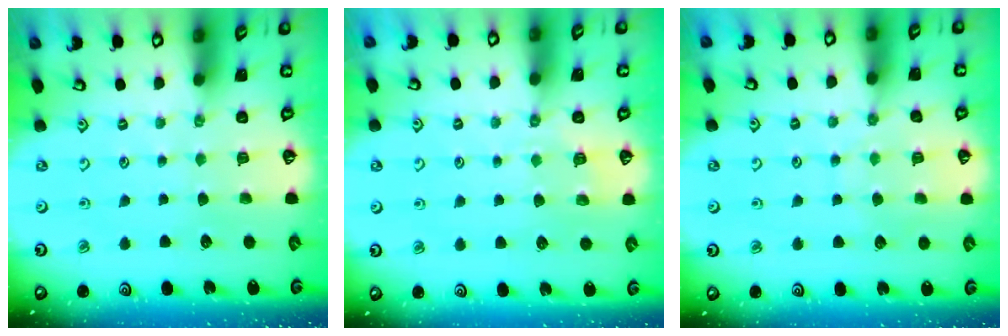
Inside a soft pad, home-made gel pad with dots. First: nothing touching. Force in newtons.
{"total": 3.0, "press": 2.6, "slide": 1.5}
{"total": 6.5, "press": 6.5, "slide": 0.8}